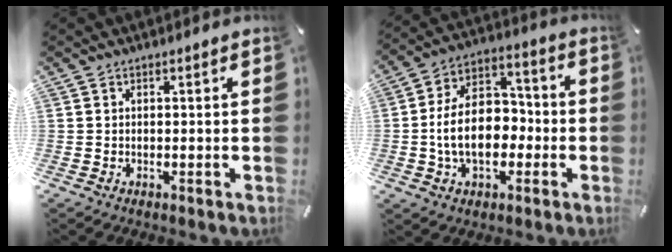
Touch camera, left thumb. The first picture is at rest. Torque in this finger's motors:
{"motor_torque": [2.42, 2.59, 1.49, 0.31, 0.34]}